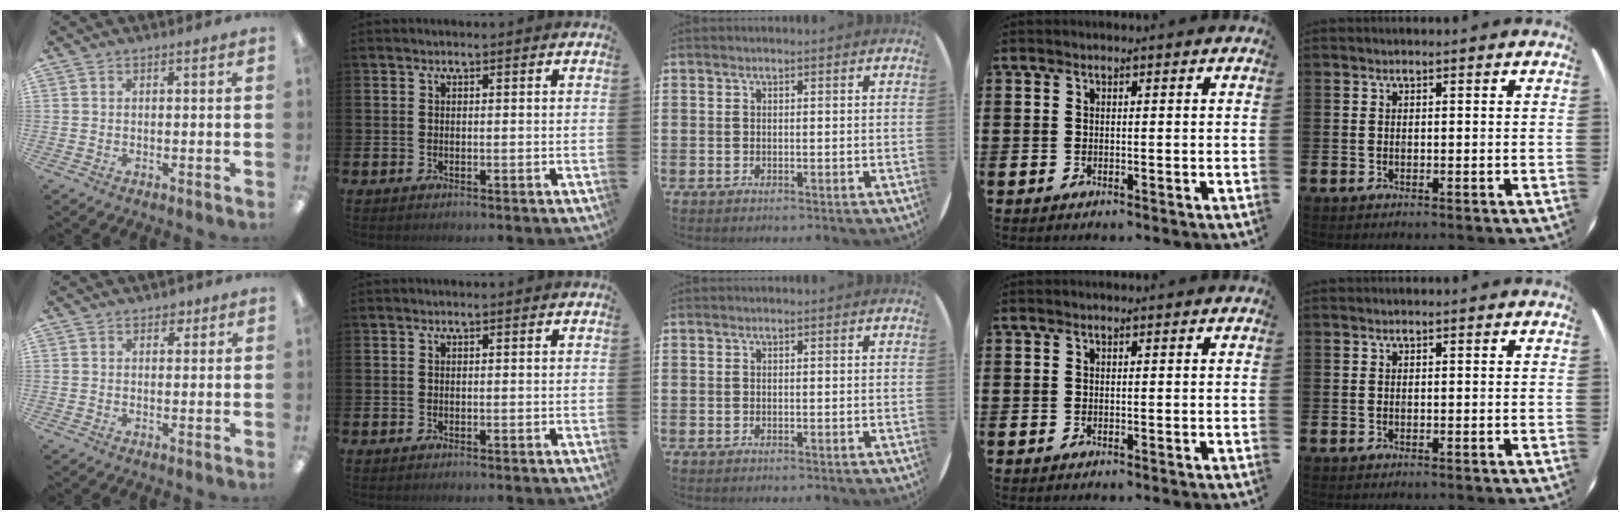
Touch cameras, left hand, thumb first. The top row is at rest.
{"thumb": {"total": 2.5, "force": [1.7, 1.6, 1.1], "torque": [-0.007, -0.004, 0.027]}}